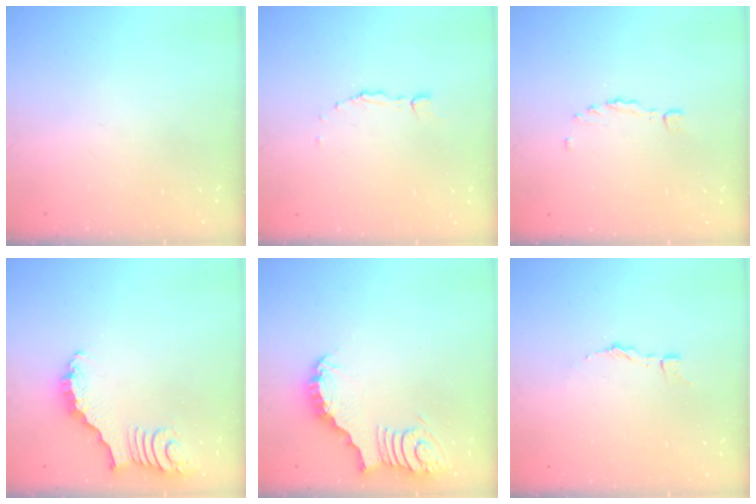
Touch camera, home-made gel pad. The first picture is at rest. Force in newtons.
{"total": 2.0, "press": 2.0, "slide": 0.3}
{"total": 0.6, "press": 0.5, "slide": 0.3}
{"total": 2.2, "press": 2.2, "slide": 0.3}
{"total": 3.9, "press": 3.8, "slide": 0.8}
{"total": 1.4, "press": 1.4, "slide": 0.1}